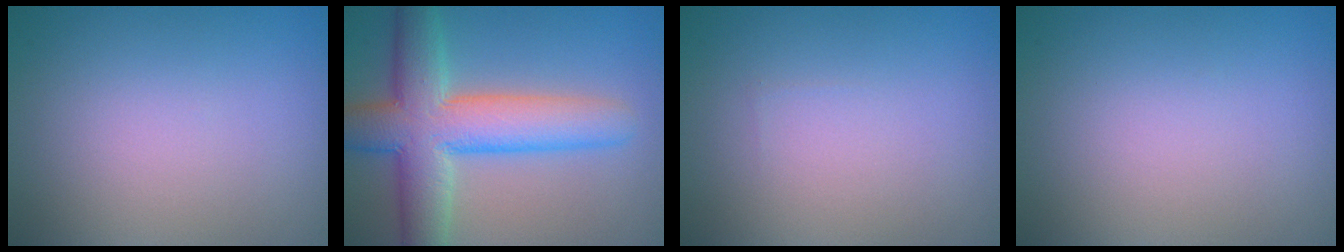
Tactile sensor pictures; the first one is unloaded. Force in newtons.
{"total": 9.1, "press": 9.0, "slide": 0.3}
{"total": 0.0}
{"total": 0.0}